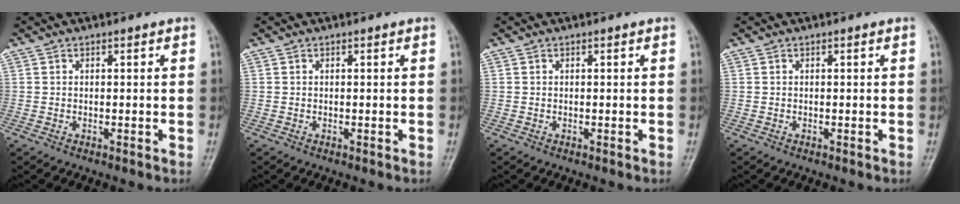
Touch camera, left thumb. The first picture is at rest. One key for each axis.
{"total": 0.0}
{"total": 0.0}
{"total": 0.0}